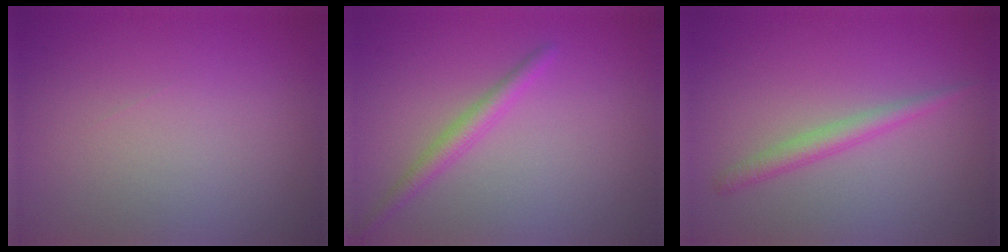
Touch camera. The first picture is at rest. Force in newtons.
{"total": 1.9, "press": 1.9, "slide": 0.1}
{"total": 1.8, "press": 1.8, "slide": 0.1}